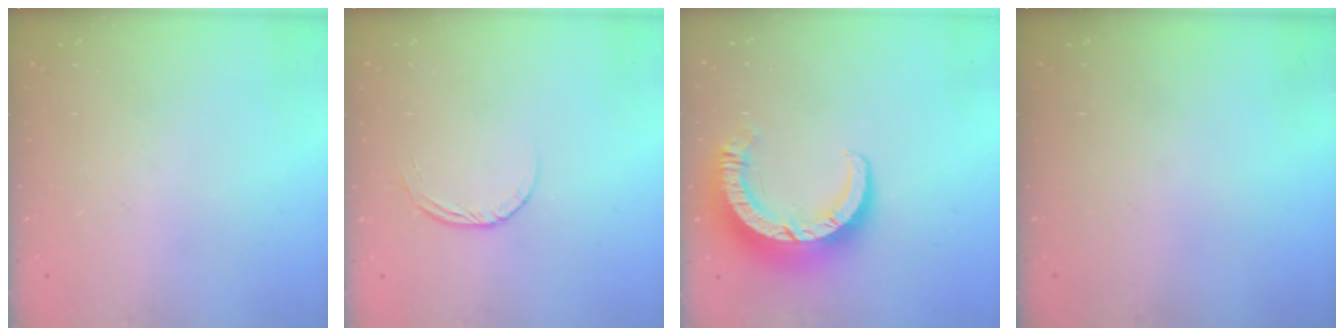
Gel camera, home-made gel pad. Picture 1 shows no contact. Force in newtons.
{"total": 3.5, "press": 3.5, "slide": 0.3}
{"total": 11.4, "press": 11.3, "slide": 1.1}
{"total": 0.0}